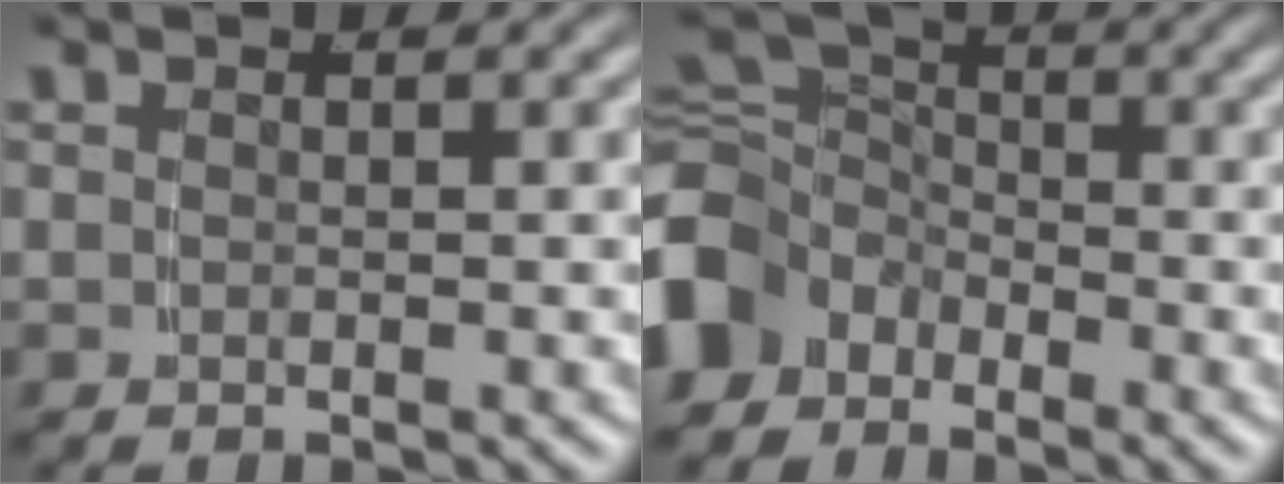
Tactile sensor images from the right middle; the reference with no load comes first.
{"total": 6.8, "force": [-1.8, 5.8, 3.0], "torque": [-0.073, -0.020, -0.034]}